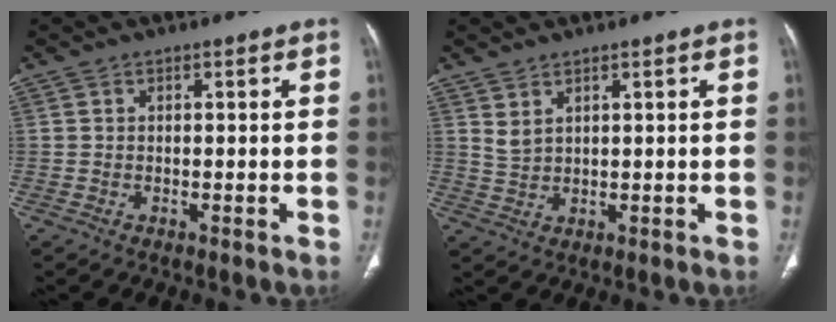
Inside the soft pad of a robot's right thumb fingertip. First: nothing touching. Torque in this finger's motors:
{"motor_torque": [0.65, 2.99, 0.21, 0.11, 0.05]}